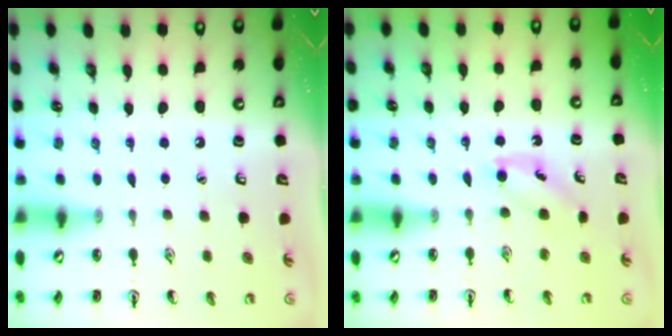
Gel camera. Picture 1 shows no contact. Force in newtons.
{"total": 3.8, "press": 3.6, "slide": 1.4}